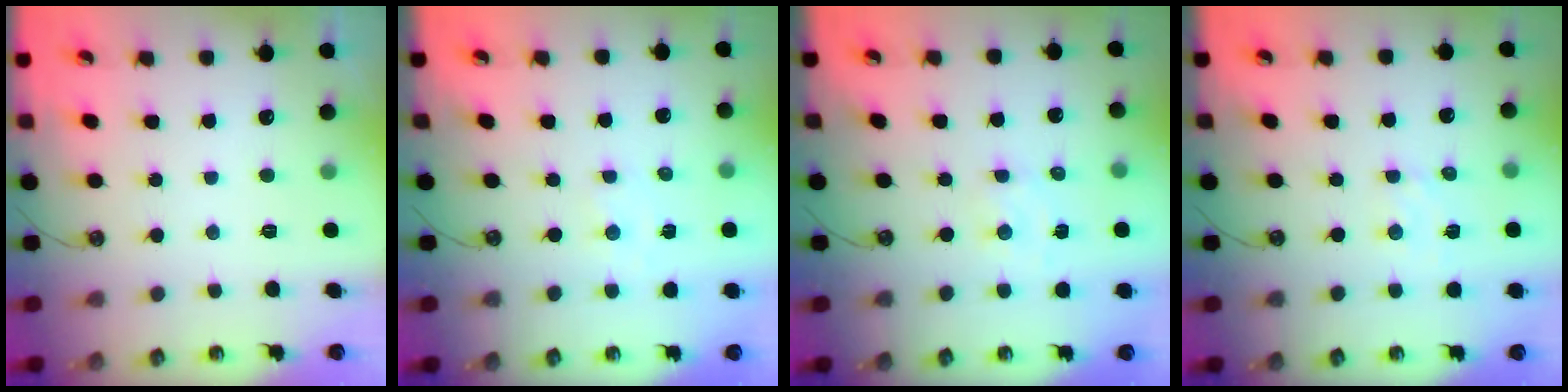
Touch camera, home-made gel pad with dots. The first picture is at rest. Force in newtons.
{"total": 1.0, "press": 1.0, "slide": 0.2}
{"total": 3.1, "press": 3.1, "slide": 0.5}
{"total": 3.4, "press": 3.4, "slide": 0.5}